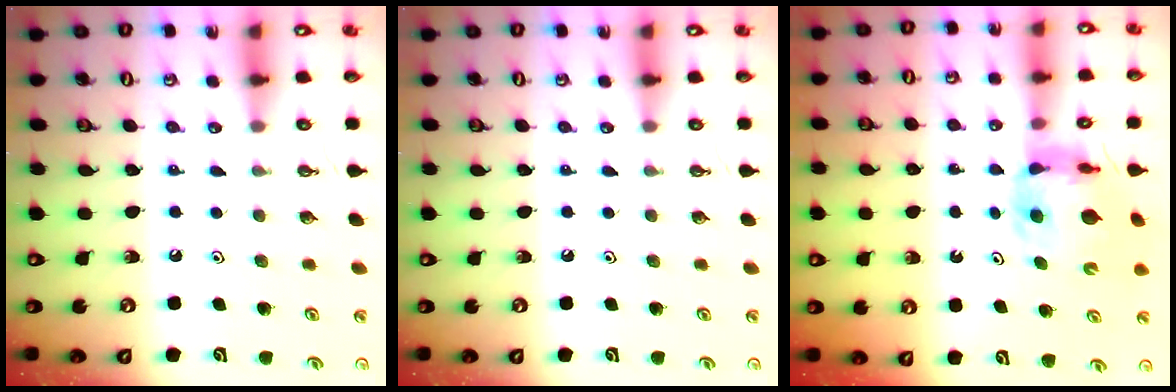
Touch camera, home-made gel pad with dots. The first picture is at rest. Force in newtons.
{"total": 0.0}
{"total": 10.6, "press": 10.5, "slide": 1.3}